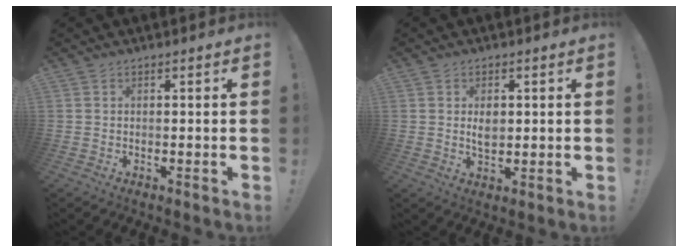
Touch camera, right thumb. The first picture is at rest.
{"total": 4.1, "force": [0.5, 2.6, 3.1], "torque": [-0.039, -0.002, 0.005]}